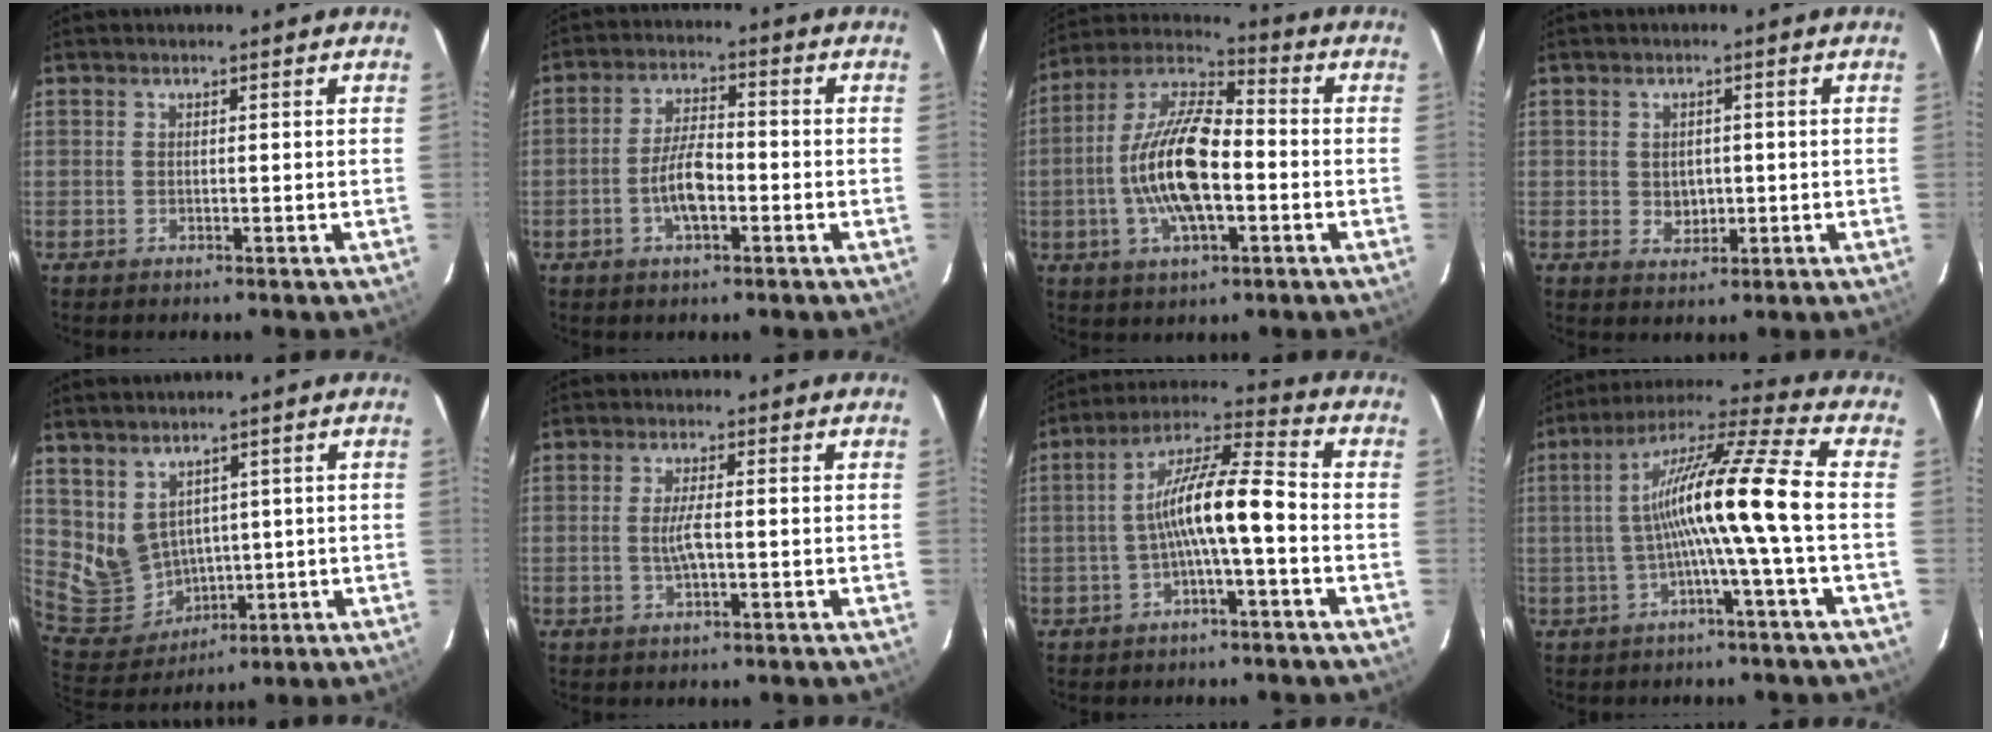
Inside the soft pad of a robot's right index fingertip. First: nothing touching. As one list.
[{"total": 6.6, "force": [-2.3, 2.3, 5.8], "torque": [-0.117, 0.005, -0.041]}, {"total": 15.8, "force": [-2.9, 6.0, 14.3], "torque": [-0.289, 0.003, -0.058]}, {"total": 3.5, "force": [-0.2, 2.9, 1.9], "torque": [-0.033, 0.000, 0.003]}, {"total": 8.7, "force": [2.9, 7.2, 3.9], "torque": [-0.091, -0.007, 0.089]}, {"total": 3.8, "force": [-0.6, 0.7, 3.7], "torque": [-0.072, -0.004, -0.008]}, {"total": 10.5, "force": [-2.4, 1.5, 10.1], "torque": [-0.195, 0.023, -0.043]}, {"total": 14.5, "force": [-1.9, -1.6, 14.2], "torque": [-0.253, 0.015, -0.038]}]